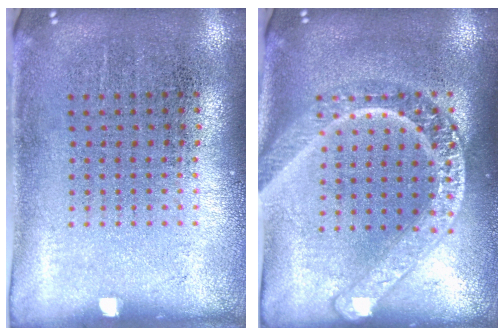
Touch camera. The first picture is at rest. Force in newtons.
{"total": 2.9, "press": 2.9, "slide": 0.4}